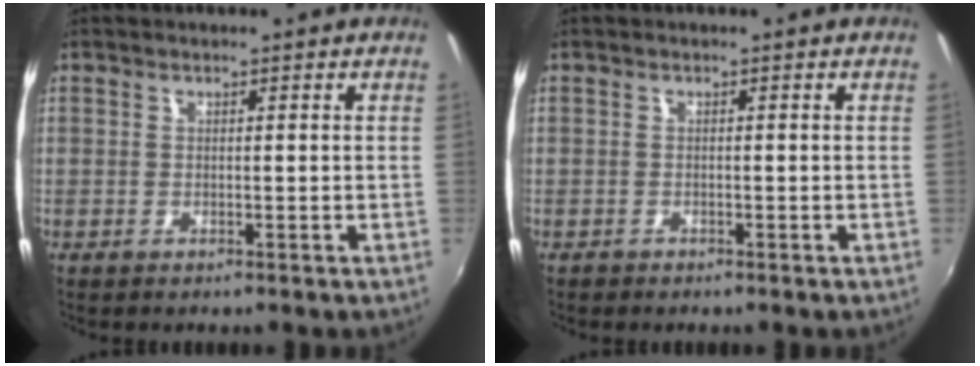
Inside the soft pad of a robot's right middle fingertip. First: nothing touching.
{"total": 0.8, "force": [-0.6, 0.4, 0.0], "torque": [-0.004, -0.001, -0.011]}